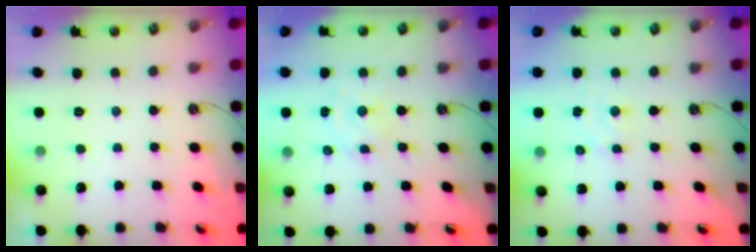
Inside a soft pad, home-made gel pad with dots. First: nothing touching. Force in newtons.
{"total": 2.0, "press": 2.0, "slide": 0.5}
{"total": 2.0, "press": 2.0, "slide": 0.4}